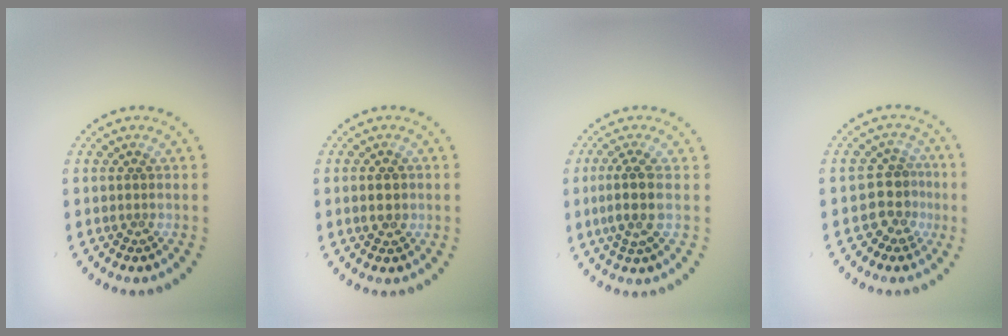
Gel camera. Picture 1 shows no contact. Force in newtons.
{"total": 2.1, "press": 2.1, "slide": 0.1}
{"total": 2.9, "press": 2.3, "slide": 1.7}
{"total": 3.0, "press": 2.4, "slide": 1.8}